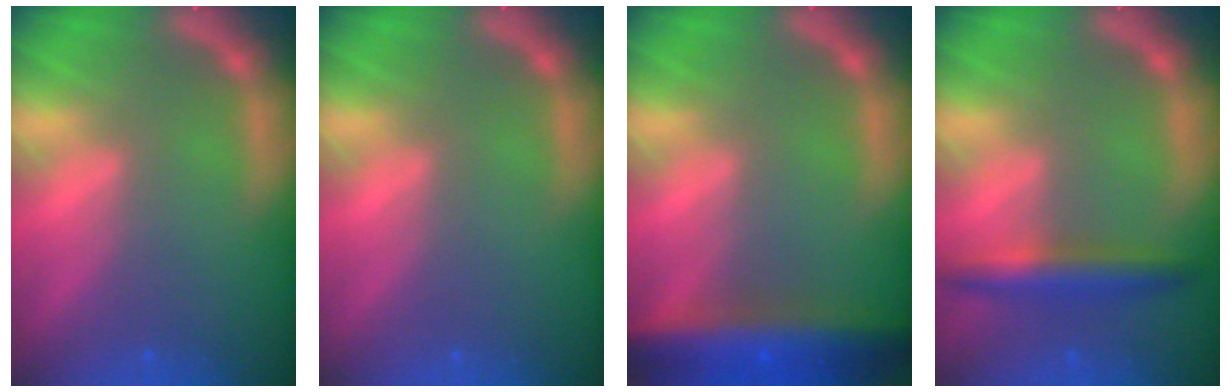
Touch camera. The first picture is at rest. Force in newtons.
{"total": 0.0}
{"total": 9.0}
{"total": 4.0}